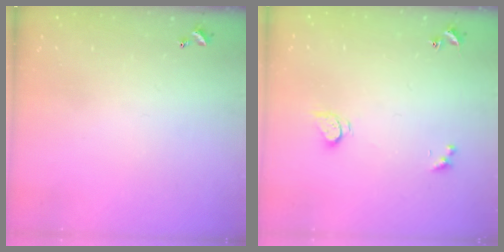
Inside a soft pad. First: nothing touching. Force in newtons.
{"total": 2.9, "press": 2.9, "slide": 0.5}